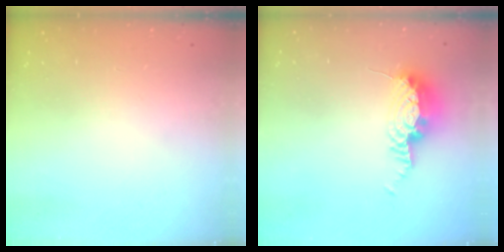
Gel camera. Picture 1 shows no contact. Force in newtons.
{"total": 9.7, "press": 9.7, "slide": 1.3}